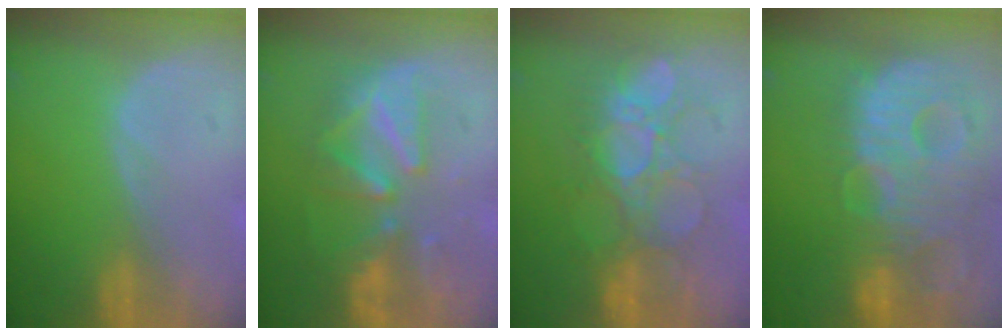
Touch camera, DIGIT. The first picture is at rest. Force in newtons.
{"total": 9.0, "press": 8.4, "slide": 3.3}
{"total": 8.6, "press": 8.3, "slide": 2.1}
{"total": 14.0, "press": 12.0, "slide": 7.1}